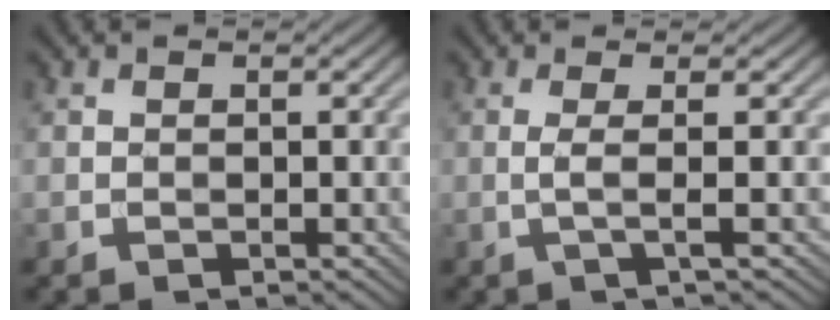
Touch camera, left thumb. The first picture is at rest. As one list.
[{"total": 2.5, "force": [0.1, 0.3, 2.5], "torque": [-0.049, 0.002, -0.012]}]